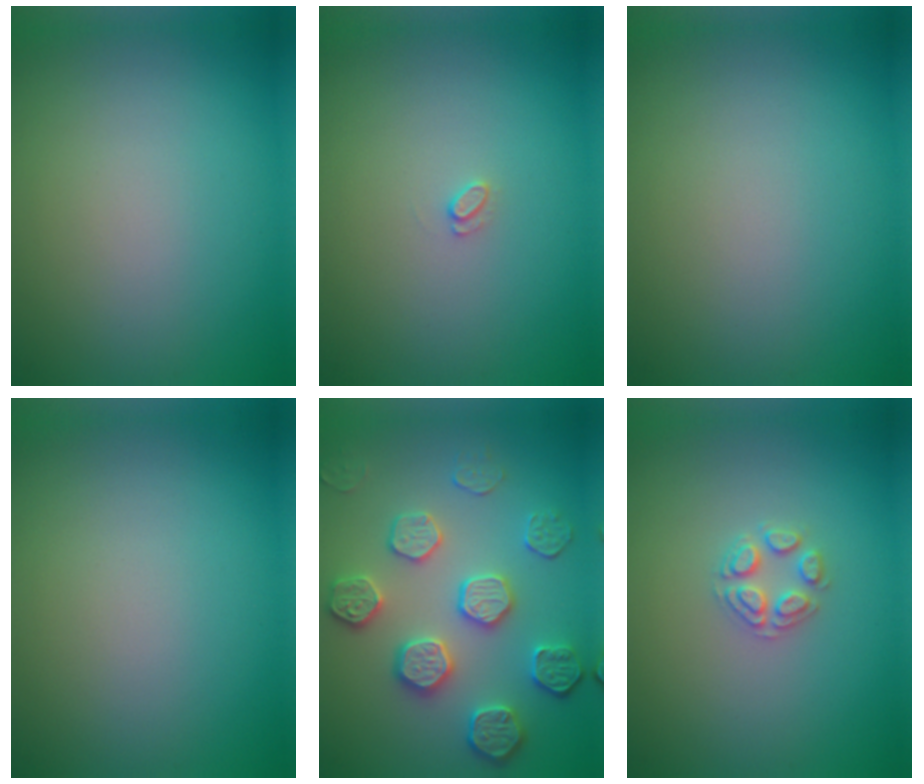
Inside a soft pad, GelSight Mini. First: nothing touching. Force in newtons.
{"total": 0.7, "press": 0.7, "slide": 0.1}
{"total": 0.0}
{"total": 0.0}
{"total": 4.5, "press": 4.3, "slide": 1.2}
{"total": 2.2, "press": 2.2, "slide": 0.2}